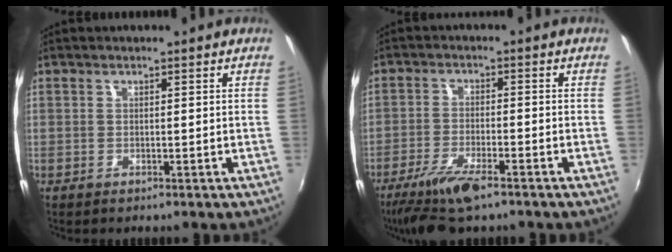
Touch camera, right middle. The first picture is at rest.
{"total": 9.4, "force": [-6.8, 2.3, 6.1], "torque": [-0.141, -0.021, -0.127]}